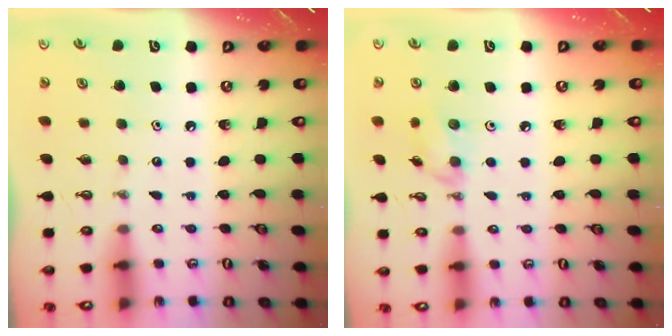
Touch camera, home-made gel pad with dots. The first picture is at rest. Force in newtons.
{"total": 6.7, "press": 6.6, "slide": 1.4}